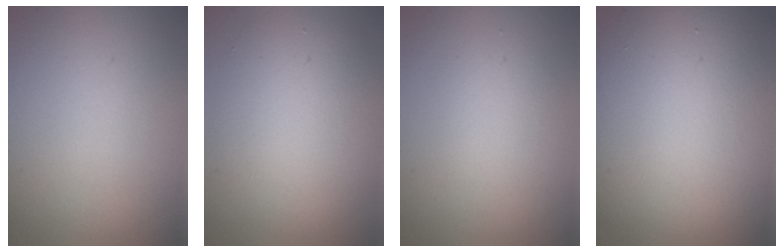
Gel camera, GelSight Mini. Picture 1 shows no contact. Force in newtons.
{"total": 5.9, "press": 5.8, "slide": 0.7}
{"total": 2.2, "press": 2.2, "slide": 0.1}
{"total": 15.2, "press": 15.2, "slide": 0.6}